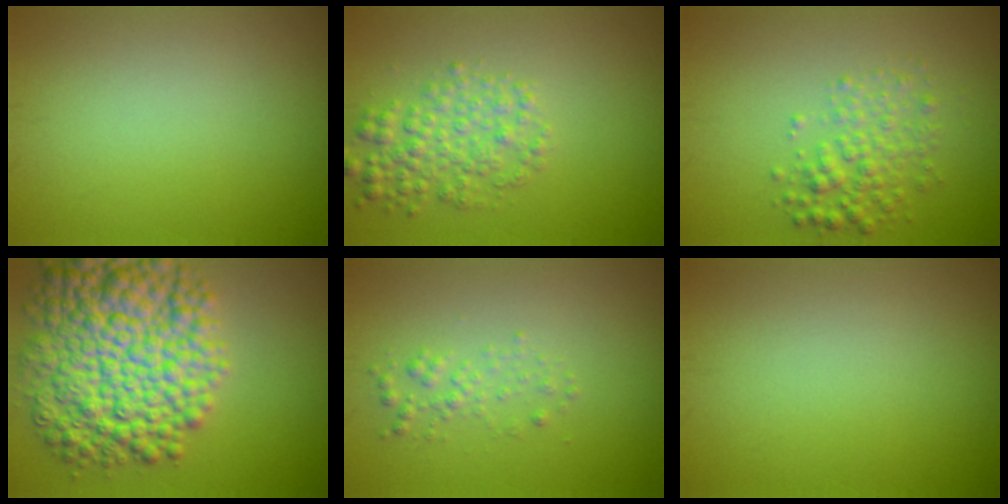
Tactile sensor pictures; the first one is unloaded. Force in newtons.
{"total": 3.4, "press": 3.4, "slide": 0.1}
{"total": 3.0, "press": 3.0, "slide": 0.1}
{"total": 11.3, "press": 11.3, "slide": 0.1}
{"total": 1.3, "press": 1.3, "slide": 0.0}
{"total": 0.0}